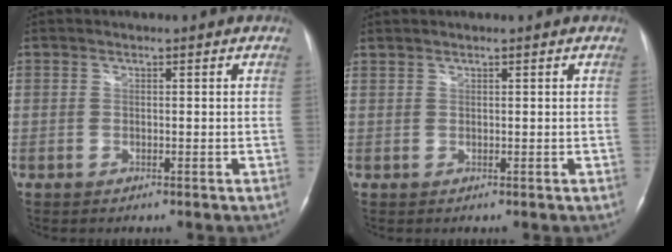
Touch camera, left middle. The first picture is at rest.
{"total": 0.6, "force": [0.5, 0.0, 0.0], "torque": [-0.005, 0.006, 0.015]}